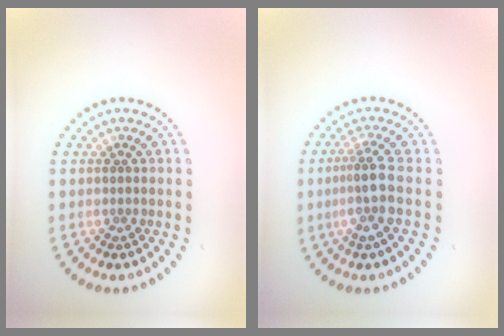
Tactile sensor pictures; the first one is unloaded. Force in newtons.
{"total": 3.1, "press": 2.2, "slide": 2.1}